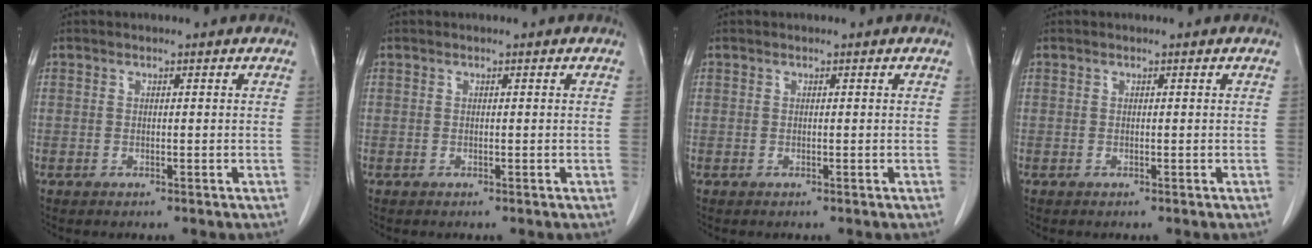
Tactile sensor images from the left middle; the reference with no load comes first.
{"total": 0.0}
{"total": 0.0}
{"total": 0.0}